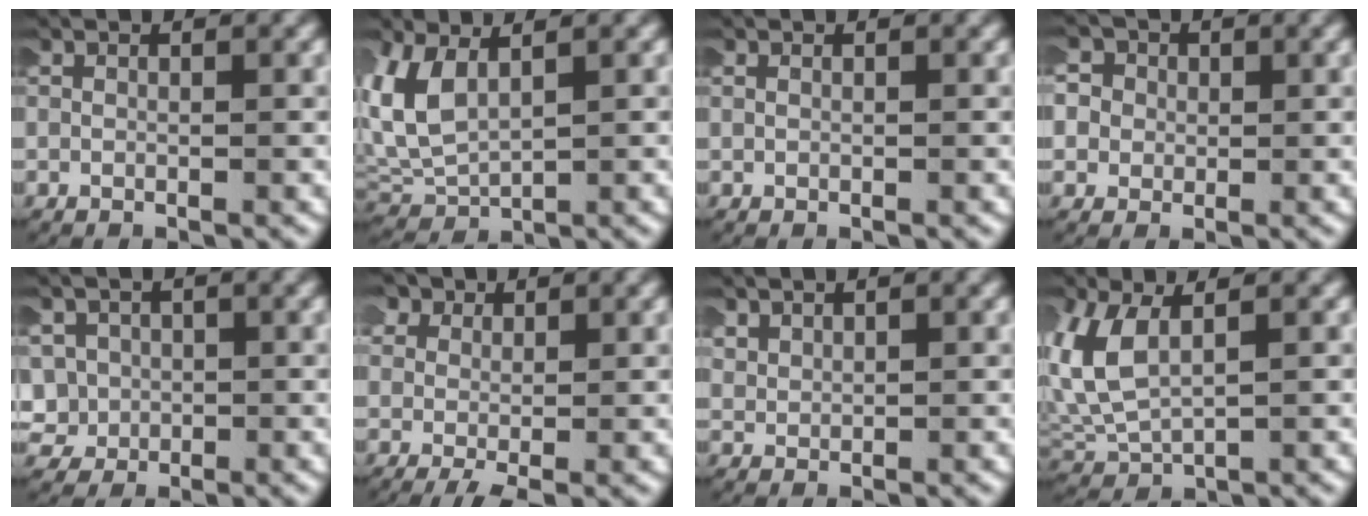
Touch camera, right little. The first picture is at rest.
{"total": 6.9, "force": [1.0, 5.3, 4.3], "torque": [-0.130, -0.011, 0.030]}
{"total": 0.0}
{"total": 6.3, "force": [0.6, 5.8, 2.4], "torque": [-0.075, -0.004, -0.003]}
{"total": 5.9, "force": [-0.8, 5.4, 2.2], "torque": [-0.072, -0.017, -0.013]}
{"total": 2.9, "force": [1.0, 1.9, 1.8], "torque": [-0.044, -0.008, 0.017]}
{"total": 1.4, "force": [1.2, 0.5, 0.4], "torque": [-0.019, -0.003, 0.031]}
{"total": 5.9, "force": [1.4, 4.1, 4.0], "torque": [-0.118, -0.005, 0.036]}